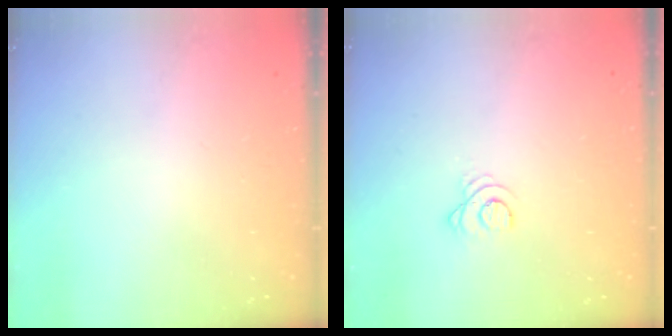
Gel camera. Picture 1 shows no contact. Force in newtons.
{"total": 2.7, "press": 2.7, "slide": 0.3}